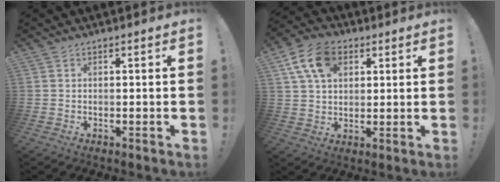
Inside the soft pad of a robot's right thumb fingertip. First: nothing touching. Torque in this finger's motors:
{"motor_torque": [1.36, 1.36, 0.02, 0.02, 0.01]}